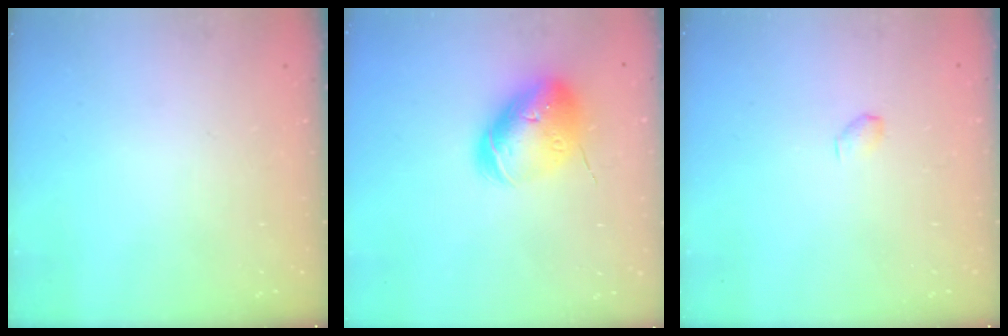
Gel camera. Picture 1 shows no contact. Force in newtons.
{"total": 15.1, "press": 14.9, "slide": 2.3}
{"total": 2.9, "press": 2.9, "slide": 0.5}